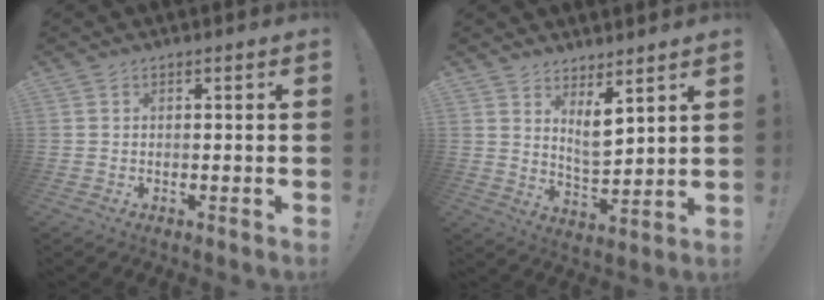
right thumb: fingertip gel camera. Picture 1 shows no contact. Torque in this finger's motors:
{"motor_torque": [0.19, 1.19, 0.13, 0.06, 0.01]}